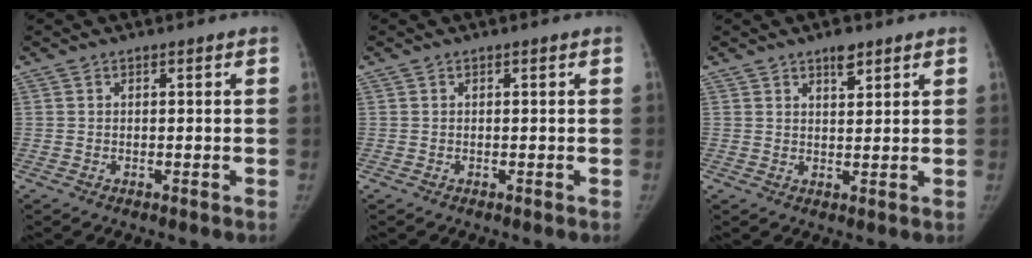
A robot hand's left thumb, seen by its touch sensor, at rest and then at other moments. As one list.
[{"total": 0.0}, {"total": 3.3, "force": [2.4, 1.4, 1.9], "torque": [-0.012, -0.015, 0.036]}]